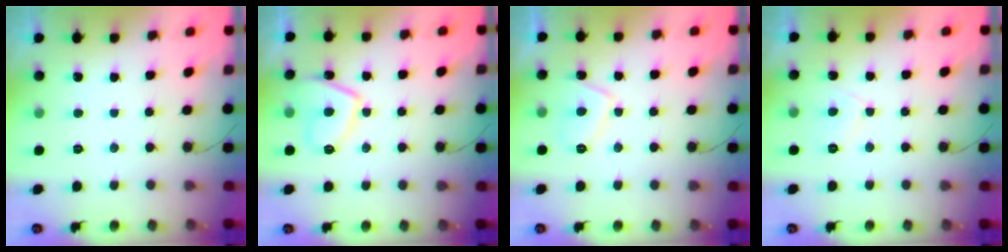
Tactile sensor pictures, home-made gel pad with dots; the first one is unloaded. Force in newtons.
{"total": 8.3, "press": 8.2, "slide": 1.6}
{"total": 5.4, "press": 5.2, "slide": 1.2}
{"total": 5.4, "press": 5.4, "slide": 0.7}